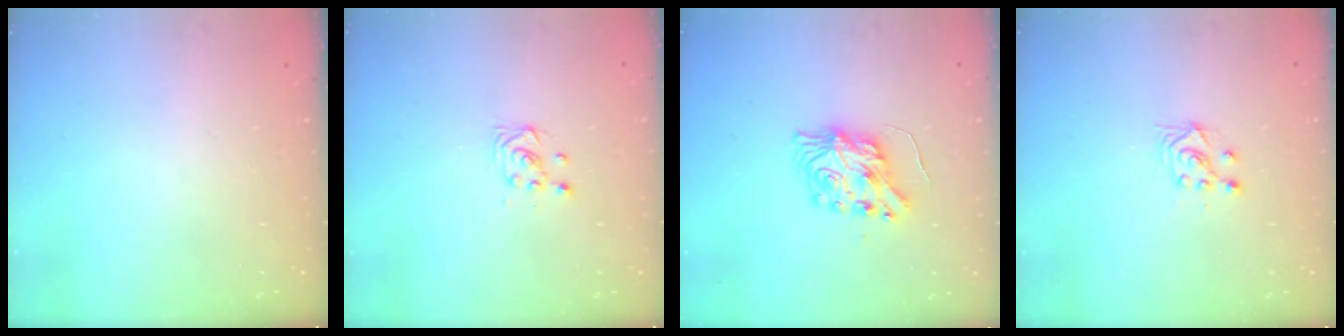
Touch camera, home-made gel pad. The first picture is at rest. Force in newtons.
{"total": 3.7, "press": 3.5, "slide": 1.1}
{"total": 8.7, "press": 8.6, "slide": 0.4}
{"total": 4.0, "press": 3.8, "slide": 1.1}